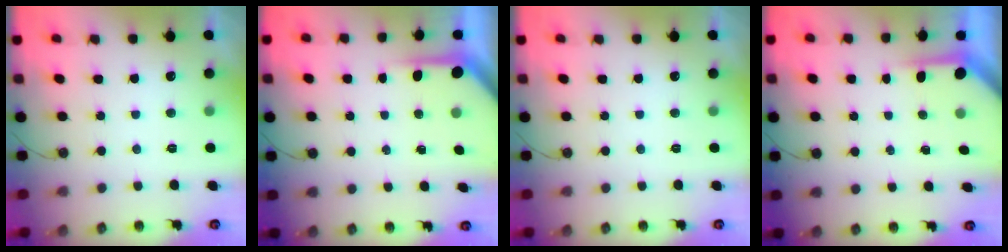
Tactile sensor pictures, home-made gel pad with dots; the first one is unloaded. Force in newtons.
{"total": 3.7, "press": 3.7, "slide": 0.2}
{"total": 0.0}
{"total": 3.5, "press": 3.5, "slide": 0.3}